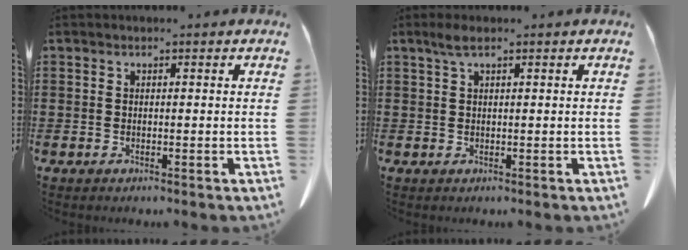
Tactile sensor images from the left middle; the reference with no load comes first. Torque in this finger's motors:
{"motor_torque": [0.63, 0.09, 0.00, 0.03]}